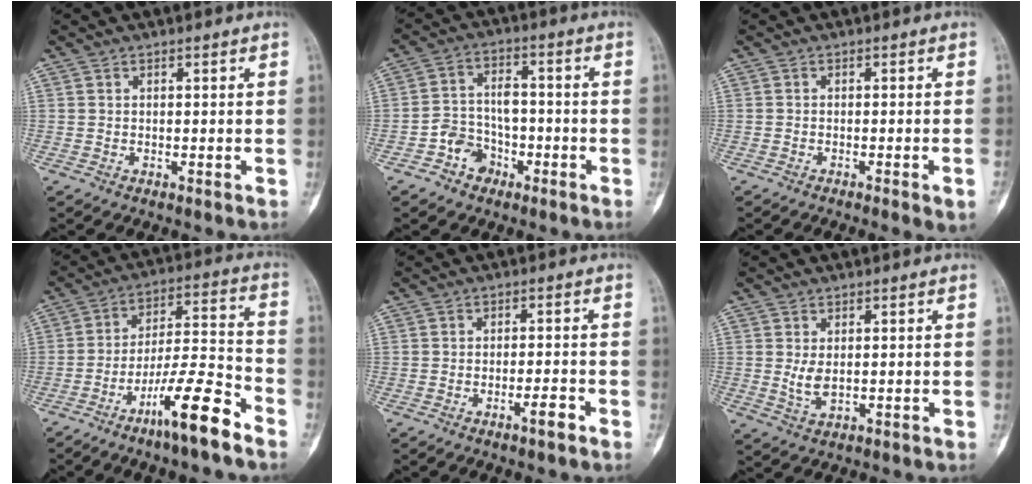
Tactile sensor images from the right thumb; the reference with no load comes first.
{"total": 7.1, "force": [-3.6, 5.6, 2.5], "torque": [-0.015, 0.039, -0.064]}
{"total": 3.8, "force": [-2.2, 0.2, 3.1], "torque": [-0.045, 0.004, -0.030]}
{"total": 13.8, "force": [-8.8, 1.7, 10.5], "torque": [-0.190, 0.063, -0.155]}
{"total": 2.9, "force": [-1.8, 0.4, 2.2], "torque": [-0.039, 0.009, -0.029]}
{"total": 3.0, "force": [0.2, 1.6, 2.6], "torque": [-0.047, -0.009, 0.011]}